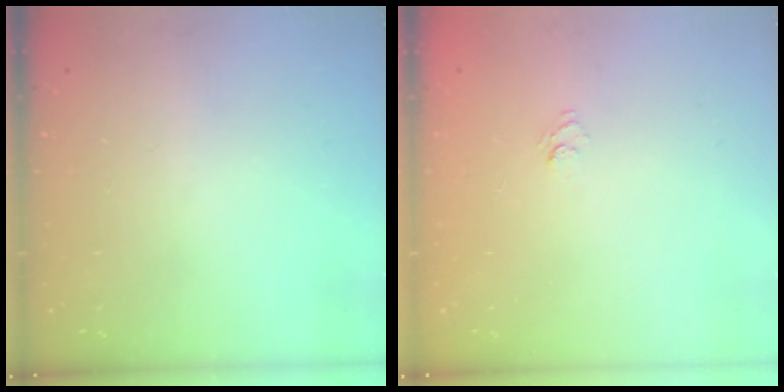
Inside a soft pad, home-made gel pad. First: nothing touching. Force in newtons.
{"total": 4.2, "press": 4.0, "slide": 1.2}